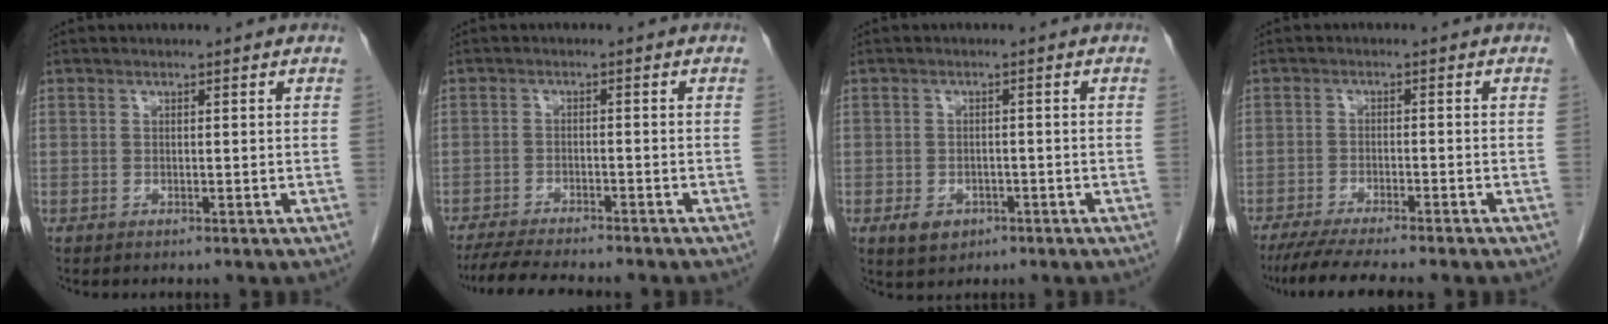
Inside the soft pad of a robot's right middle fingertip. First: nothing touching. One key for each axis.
{"total": 9.4, "fx": -8.3, "fy": 0.9, "fz": 4.4, "tx": -0.069, "ty": -0.019, "tz": -0.127}
{"total": 3.6, "fx": -1.9, "fy": 2.6, "fz": 1.7, "tx": -0.029, "ty": 0.000, "tz": -0.019}
{"total": 9.6, "fx": -8.1, "fy": 0.2, "fz": 5.1, "tx": -0.069, "ty": -0.022, "tz": -0.125}